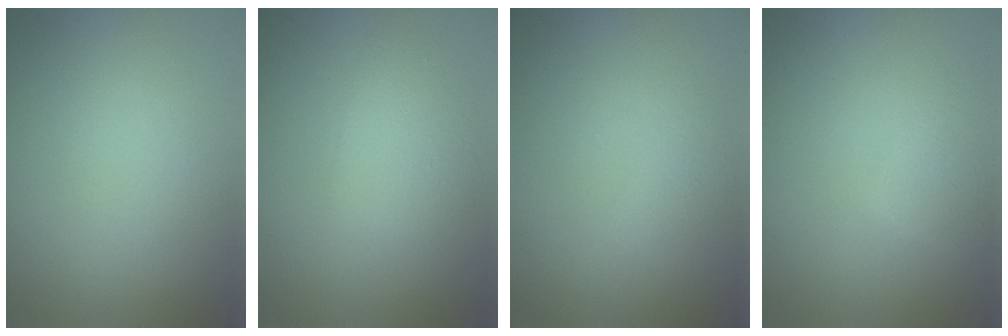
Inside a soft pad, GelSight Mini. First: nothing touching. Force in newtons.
{"total": 2.5, "press": 2.5, "slide": 0.1}
{"total": 1.4, "press": 1.4, "slide": 0.0}
{"total": 2.2, "press": 2.1, "slide": 0.2}